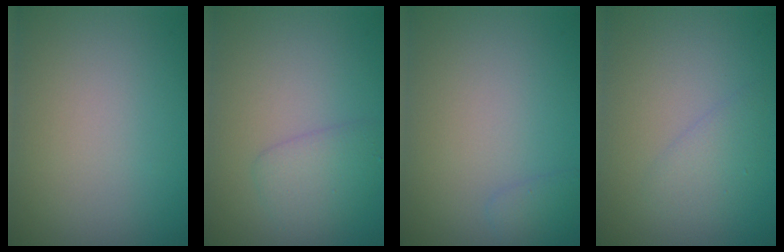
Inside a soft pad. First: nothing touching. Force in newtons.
{"total": 2.2, "press": 2.2, "slide": 0.2}
{"total": 1.0, "press": 1.0, "slide": 0.1}
{"total": 1.7, "press": 1.7, "slide": 0.2}